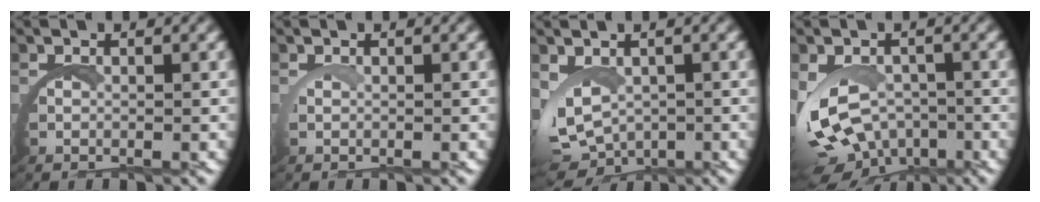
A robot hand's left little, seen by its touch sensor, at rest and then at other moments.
{"total": 0.6, "force": [0.5, -0.1, 0.3], "torque": [-0.011, 0.001, 0.010]}
{"total": 5.6, "force": [-0.4, 4.7, 3.0], "torque": [-0.109, -0.049, 0.014]}
{"total": 6.3, "force": [-1.3, 5.4, 3.0], "torque": [-0.102, -0.047, -0.006]}